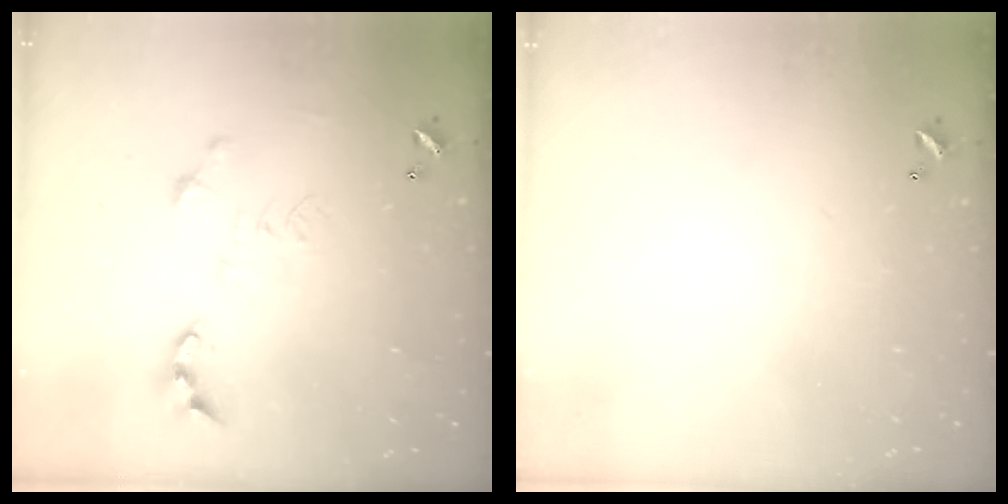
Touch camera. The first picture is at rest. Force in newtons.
{"total": 0.0}